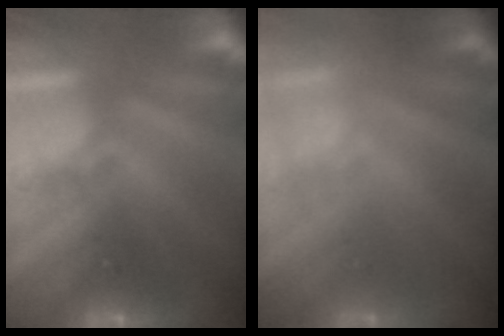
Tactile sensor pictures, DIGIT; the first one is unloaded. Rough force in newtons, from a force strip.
{"total": 2.3}